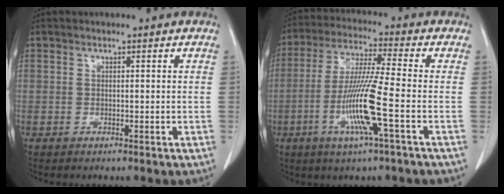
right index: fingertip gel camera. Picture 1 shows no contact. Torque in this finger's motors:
{"motor_torque": [1.91, -0.23, 0.89, 0.14]}